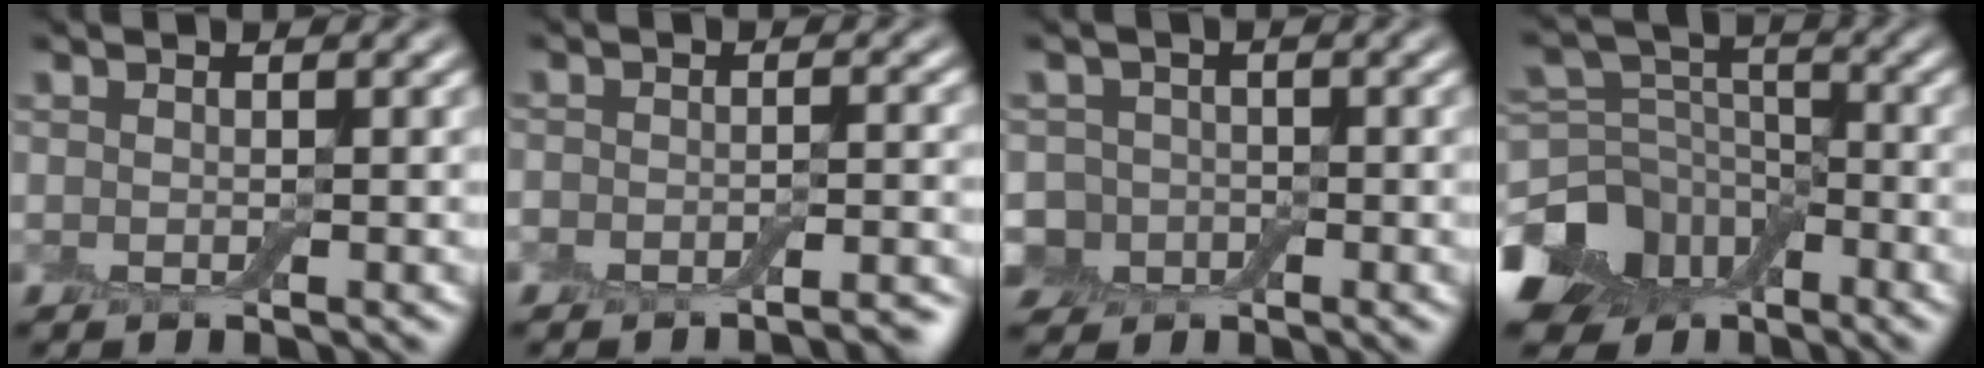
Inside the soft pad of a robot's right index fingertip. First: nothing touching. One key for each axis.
{"total": 3.4, "fx": -3.1, "fy": 0.7, "fz": 1.1, "tx": -0.014, "ty": -0.001, "tz": -0.043}
{"total": 4.1, "fx": -1.1, "fy": 3.8, "fz": 1.3, "tx": -0.006, "ty": 0.016, "tz": -0.045}
{"total": 10.7, "fx": -6.3, "fy": 7.8, "fz": 3.7, "tx": -0.081, "ty": -0.016, "tz": -0.105}